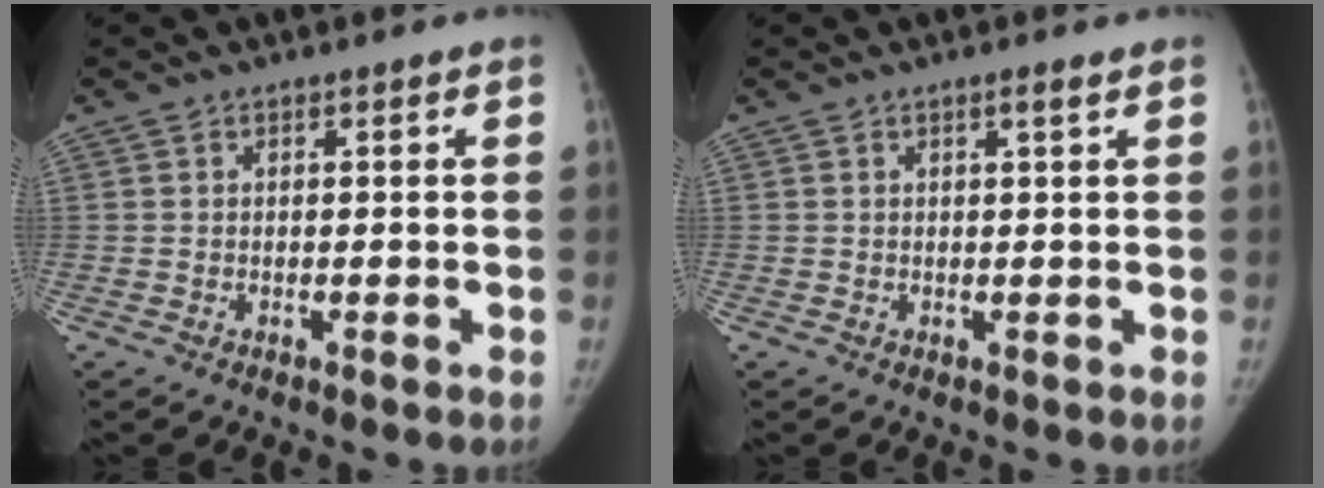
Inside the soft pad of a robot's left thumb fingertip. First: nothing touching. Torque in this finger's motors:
{"motor_torque": [0.06, 0.03, 0.07, 0.05, 0.09]}